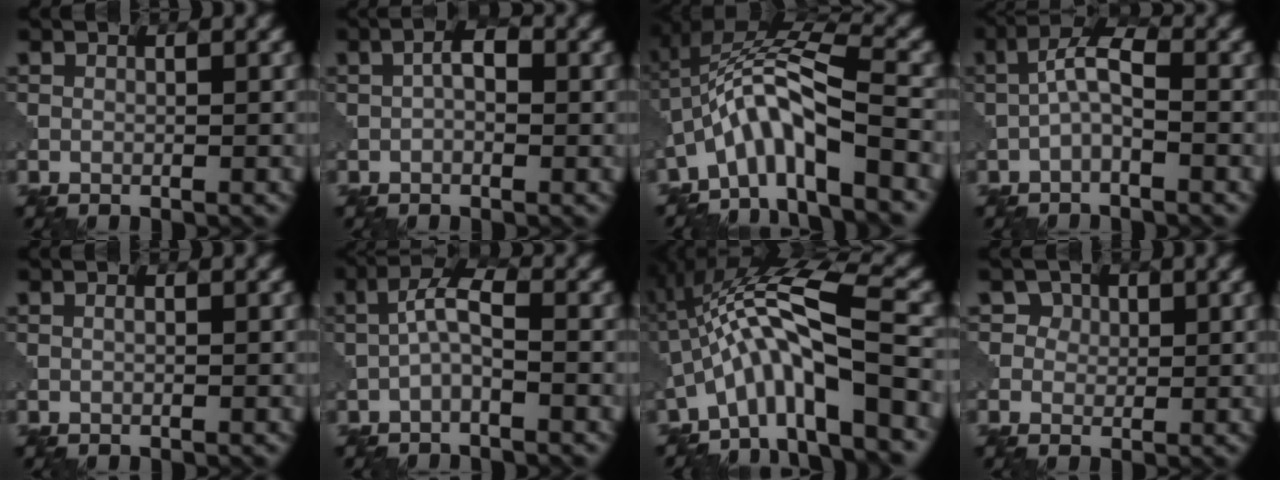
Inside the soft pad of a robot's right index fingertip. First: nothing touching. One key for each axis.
{"total": 2.5, "fx": 0.2, "fy": 1.3, "fz": 2.1, "tx": -0.035, "ty": 0.006, "tz": -0.002}
{"total": 8.5, "fx": -3.9, "fy": 2.0, "fz": 7.2, "tx": -0.137, "ty": 0.019, "tz": -0.078}
{"total": 3.1, "fx": -0.7, "fy": 1.0, "fz": 2.9, "tx": -0.059, "ty": 0.014, "tz": -0.019}
{"total": 0.0}
{"total": 2.8, "fx": -0.6, "fy": 0.8, "fz": 2.6, "tx": -0.052, "ty": 0.012, "tz": -0.018}
{"total": 8.9, "fx": -2.8, "fy": 1.7, "fz": 8.3, "tx": -0.140, "ty": 0.026, "tz": -0.056}
{"total": 2.8, "fx": 1.1, "fy": 2.5, "fz": 0.7, "tx": -0.012, "ty": -0.005, "tz": 0.013}